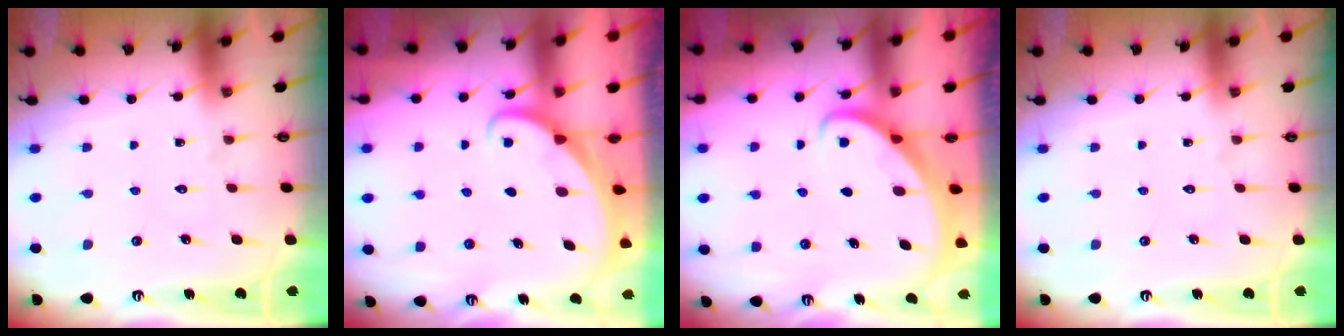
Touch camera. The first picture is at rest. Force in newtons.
{"total": 1.7, "press": 1.7, "slide": 0.1}
{"total": 2.2, "press": 2.2, "slide": 0.3}
{"total": 0.0}